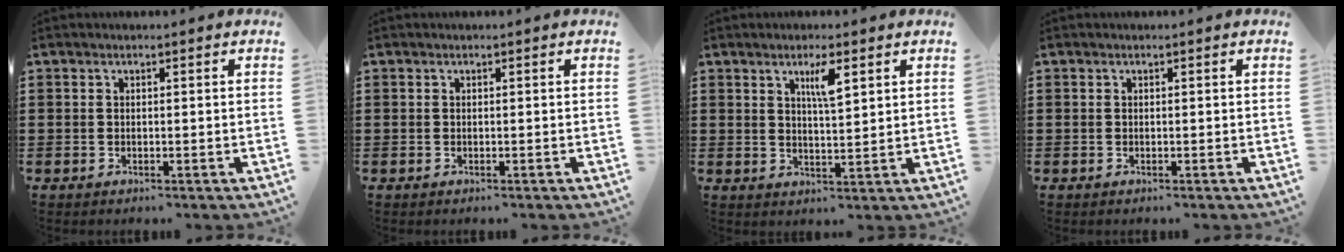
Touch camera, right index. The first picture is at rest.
{"total": 0.0}
{"total": 4.1, "force": [2.2, 0.8, 3.4], "torque": [-0.057, 0.000, 0.031]}
{"total": 0.0}